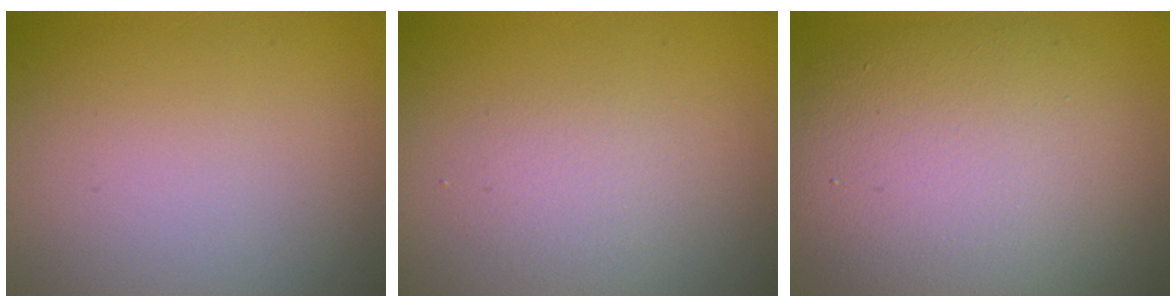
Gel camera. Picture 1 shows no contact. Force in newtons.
{"total": 1.8, "press": 1.8, "slide": 0.0}
{"total": 10.1, "press": 10.1, "slide": 0.3}